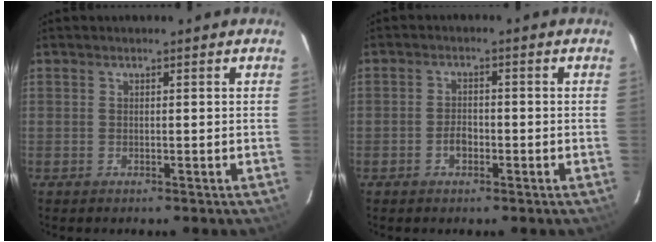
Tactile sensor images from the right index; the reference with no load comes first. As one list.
[{"total": 2.4, "force": [-1.1, 1.5, 1.5], "torque": [-0.030, 0.005, -0.021]}]